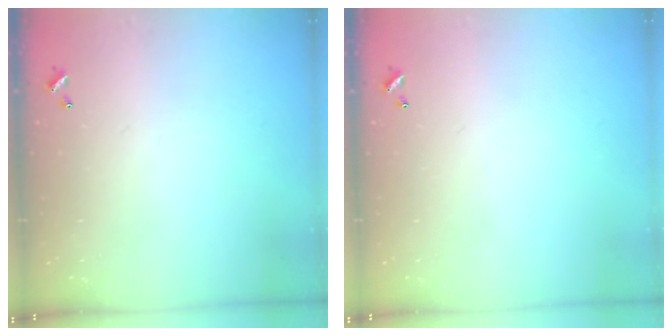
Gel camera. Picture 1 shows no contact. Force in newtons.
{"total": 0.0}